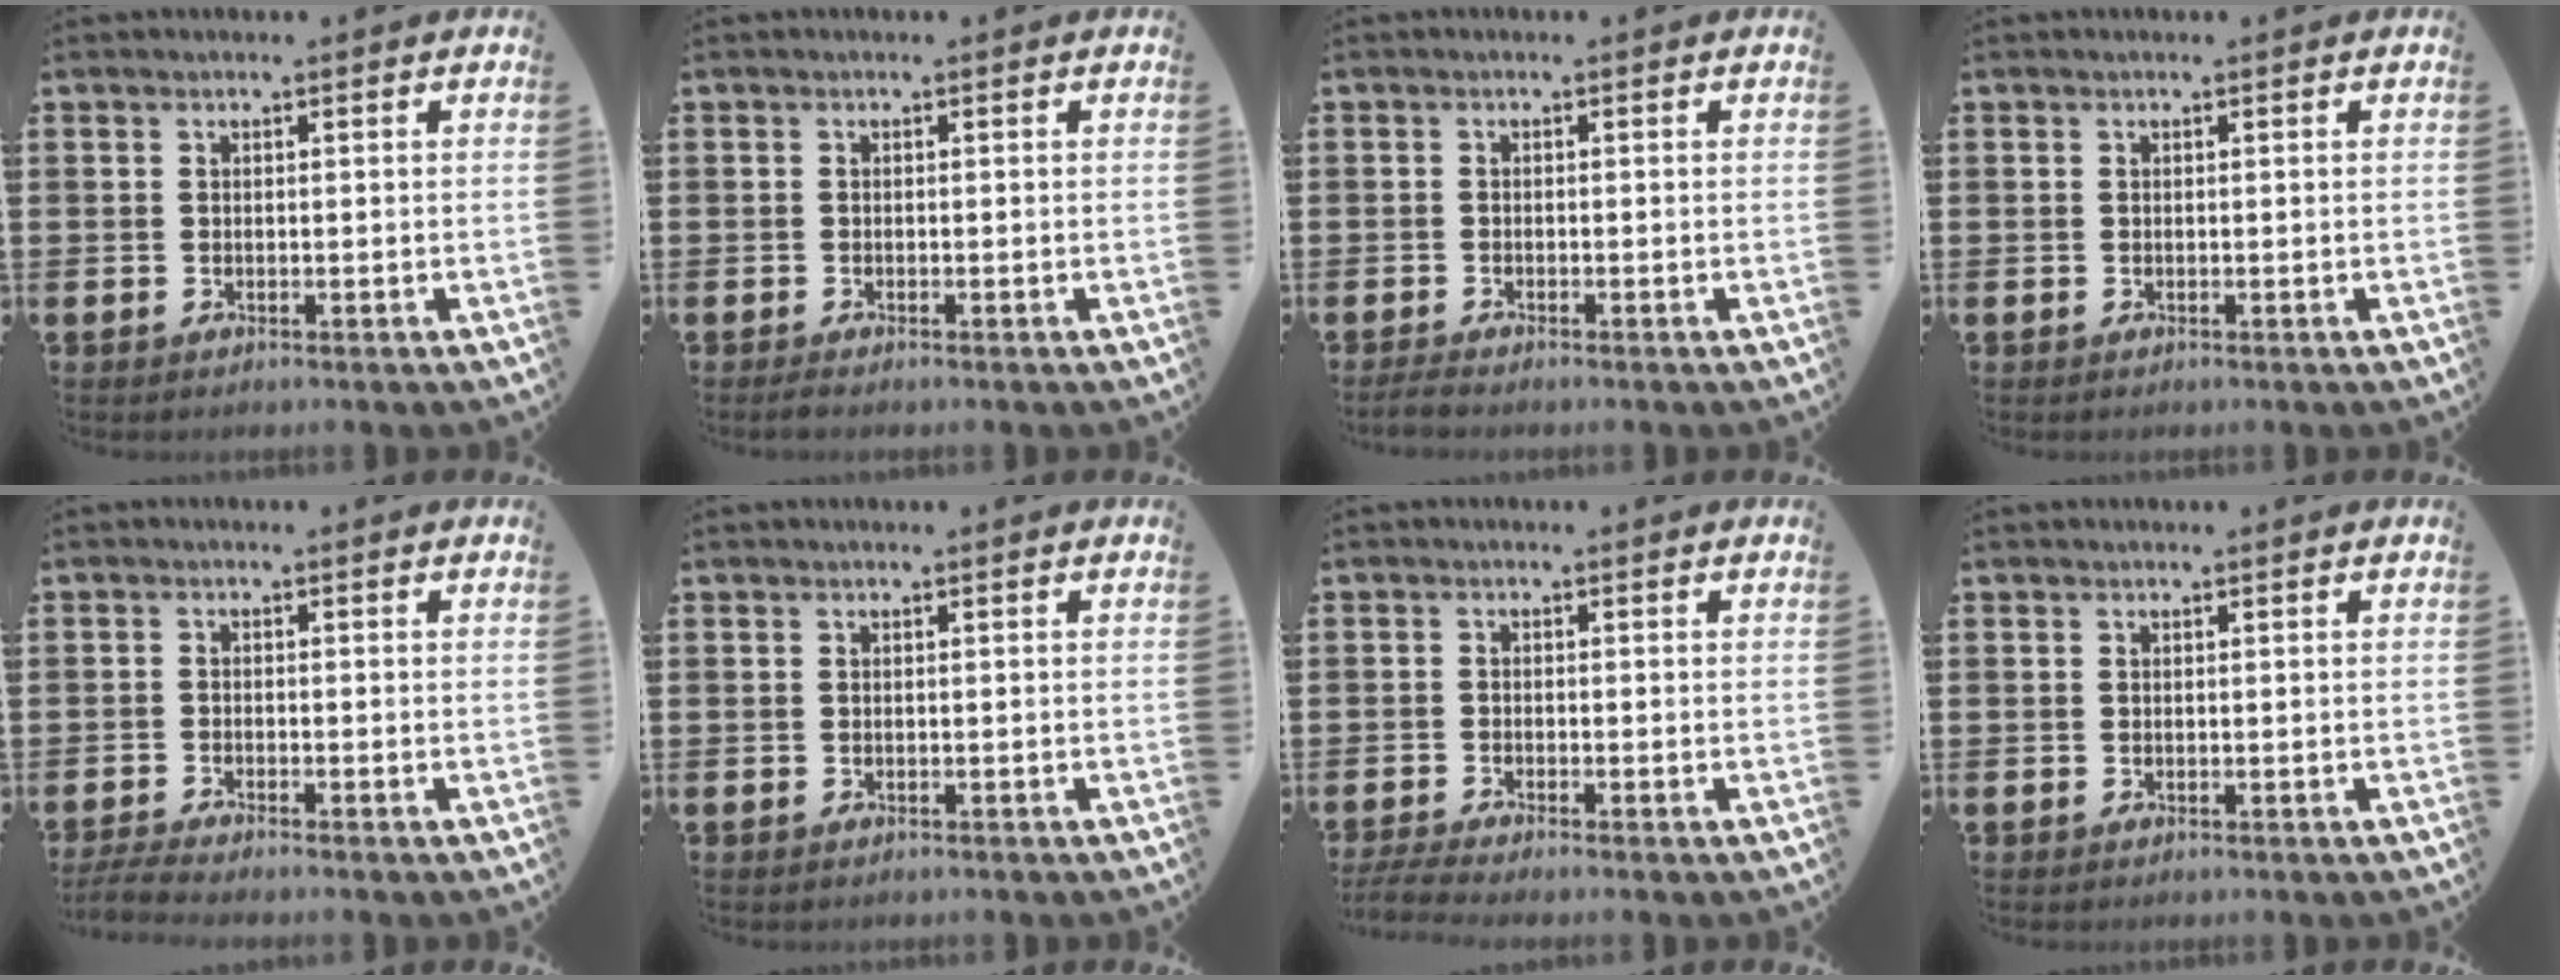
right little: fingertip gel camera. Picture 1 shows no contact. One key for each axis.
{"total": 0.6, "fx": -0.3, "fy": 0.1, "fz": 0.5, "tx": -0.009, "ty": -0.002, "tz": -0.007}
{"total": 0.9, "fx": -0.7, "fy": 0.1, "fz": 0.6, "tx": -0.009, "ty": -0.002, "tz": -0.014}
{"total": 0.0}
{"total": 1.8, "fx": -1.5, "fy": 0.0, "fz": 0.9, "tx": -0.014, "ty": 0.002, "tz": -0.028}
{"total": 0.0}
{"total": 1.6, "fx": -1.3, "fy": 0.0, "fz": 1.0, "tx": -0.016, "ty": 0.001, "tz": -0.024}
{"total": 0.0}